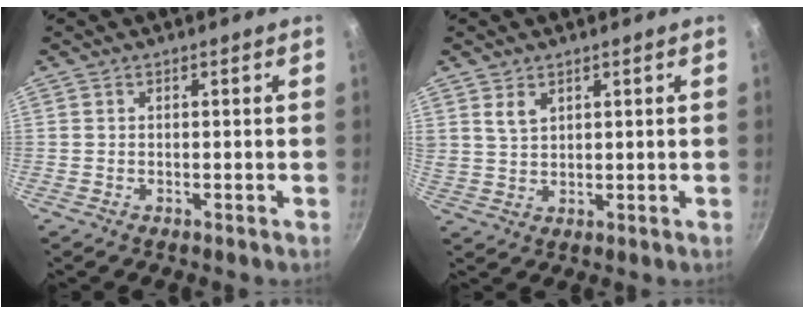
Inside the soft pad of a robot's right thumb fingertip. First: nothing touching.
{"total": 3.8, "force": [2.1, 2.2, 2.3], "torque": [-0.038, -0.007, 0.044]}